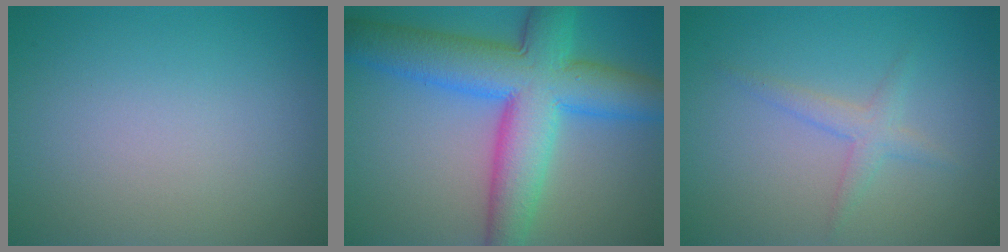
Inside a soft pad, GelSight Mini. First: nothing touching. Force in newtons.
{"total": 10.7, "press": 10.7, "slide": 0.3}
{"total": 1.8, "press": 1.8, "slide": 0.0}